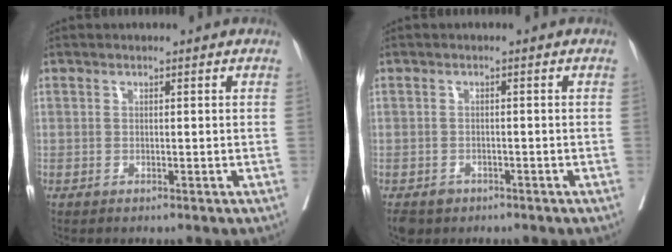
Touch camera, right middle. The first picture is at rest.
{"total": 3.5, "force": [-2.3, 2.5, 0.8], "torque": [-0.011, 0.000, -0.035]}